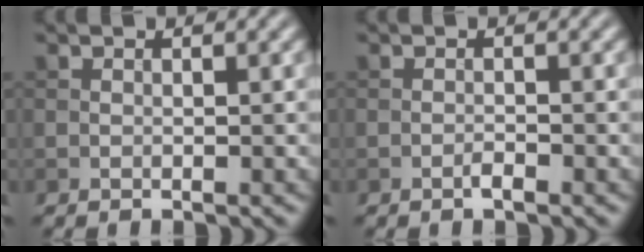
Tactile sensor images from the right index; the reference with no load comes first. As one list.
[{"total": 0.8, "force": [-0.6, 0.1, 0.6], "torque": [-0.010, 0.003, -0.012]}]